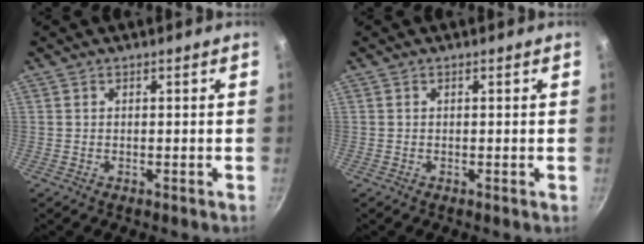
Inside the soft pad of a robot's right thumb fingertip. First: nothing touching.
{"total": 0.0}